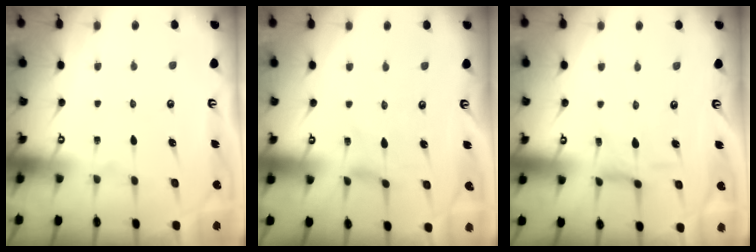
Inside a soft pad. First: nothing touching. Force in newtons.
{"total": 0.8, "press": 0.8, "slide": 0.2}
{"total": 5.3, "press": 5.3, "slide": 0.3}